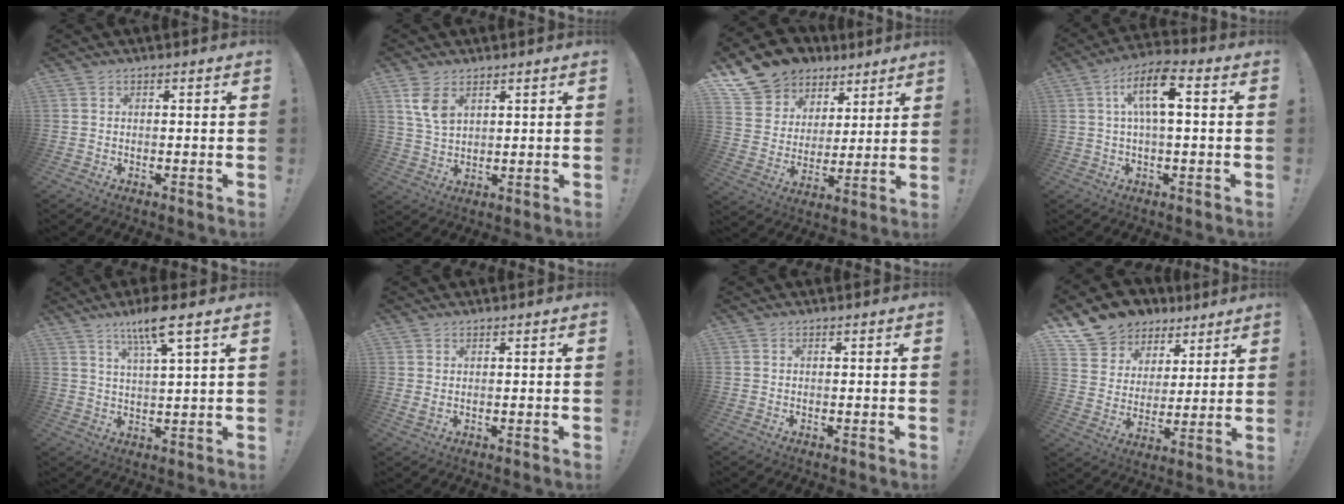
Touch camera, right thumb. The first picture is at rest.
{"total": 7.1, "force": [3.6, 4.0, 4.7], "torque": [-0.076, -0.015, 0.069]}
{"total": 14.0, "force": [9.3, 10.0, 3.1], "torque": [-0.051, -0.070, 0.191]}
{"total": 10.8, "force": [2.3, 3.8, 9.9], "torque": [-0.166, 0.007, 0.040]}
{"total": 9.0, "force": [5.9, 1.1, 6.8], "torque": [-0.113, -0.026, 0.096]}
{"total": 1.4, "force": [0.9, 0.2, 1.1], "torque": [-0.012, -0.006, 0.013]}
{"total": 0.0}
{"total": 12.2, "force": [8.4, 8.5, 2.5], "torque": [-0.045, -0.064, 0.167]}